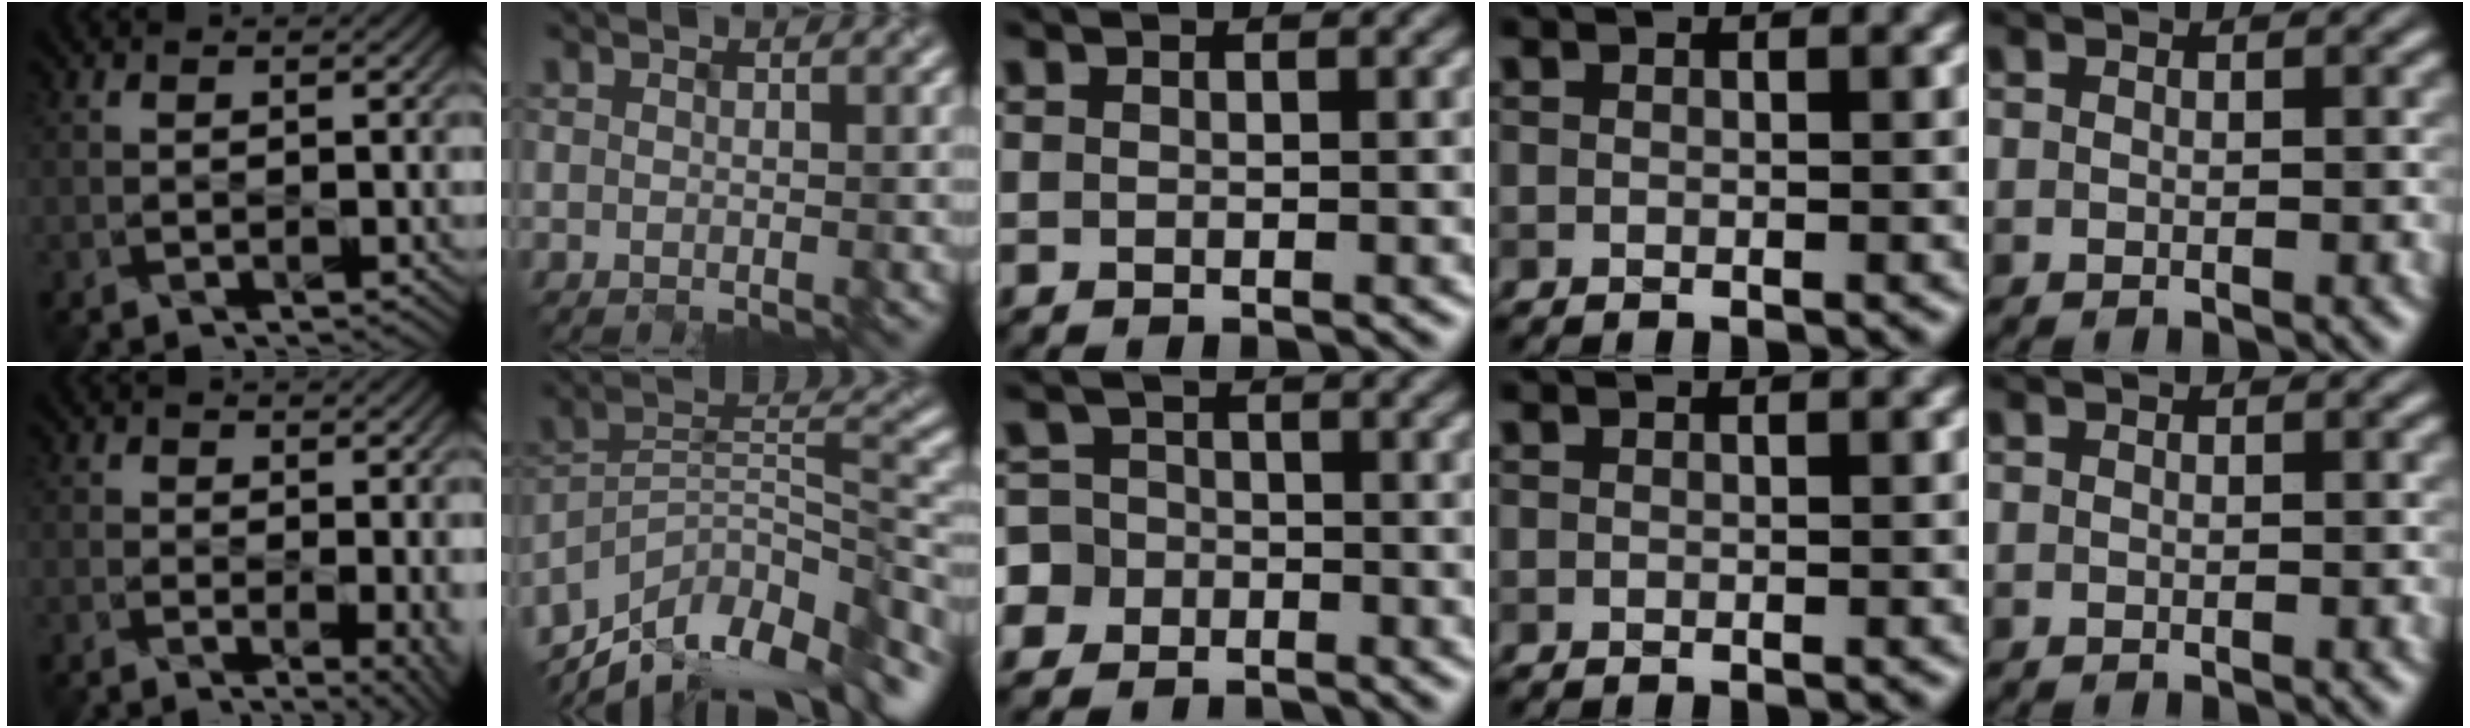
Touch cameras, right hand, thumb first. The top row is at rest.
{"thumb": {"total": 5.0, "force": [-1.0, 2.2, 4.4], "torque": [-0.051, -0.009, -0.004]}, "index": {"total": 12.7, "force": [-10.0, 5.2, 6.0], "torque": [-0.121, 0.015, -0.164]}, "middle": {"total": 5.8, "force": [-3.1, 4.9, 0.7], "torque": [-0.016, 0.011, -0.088]}}